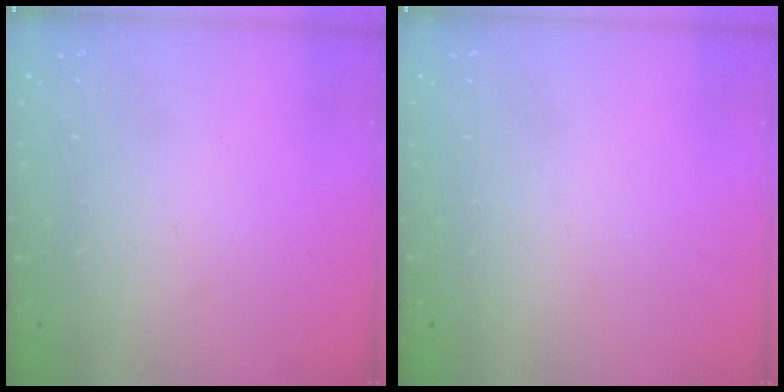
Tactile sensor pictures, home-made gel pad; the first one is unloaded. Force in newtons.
{"total": 0.0}